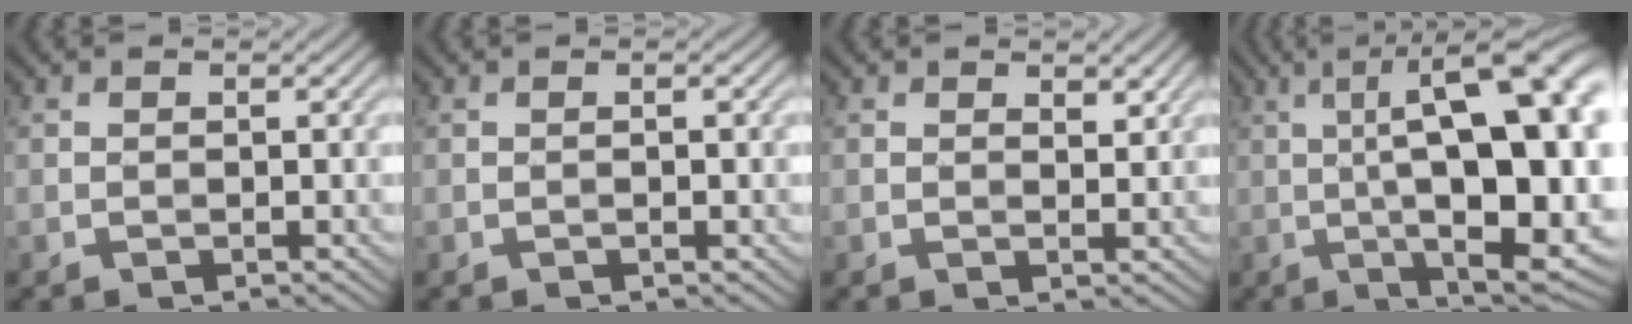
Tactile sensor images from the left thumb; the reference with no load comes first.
{"total": 1.0, "force": [-0.3, -0.2, 0.9], "torque": [-0.018, 0.003, -0.004]}
{"total": 2.0, "force": [1.4, 0.8, 1.2], "torque": [-0.023, -0.004, 0.027]}
{"total": 18.5, "force": [0.0, 5.6, 17.6], "torque": [-0.248, 0.026, 0.007]}